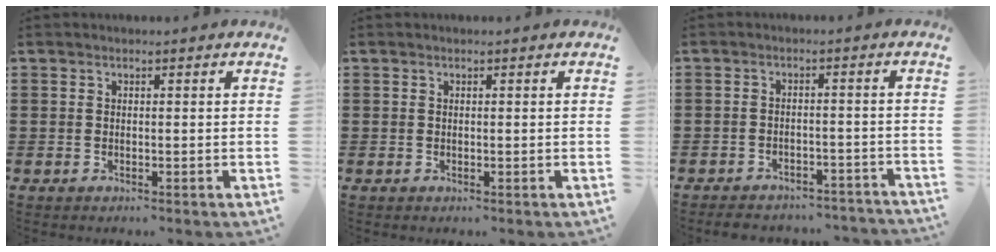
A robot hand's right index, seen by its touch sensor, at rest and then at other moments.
{"total": 0.0}
{"total": 3.3, "force": [-3.3, 0.6, 0.1], "torque": [-0.007, 0.003, -0.068]}